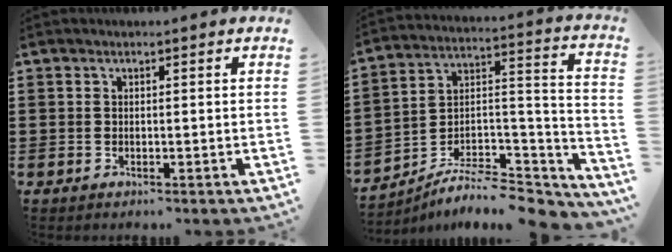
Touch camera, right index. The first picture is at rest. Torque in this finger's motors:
{"motor_torque": [1.30, 0.84, 0.22, 0.08]}